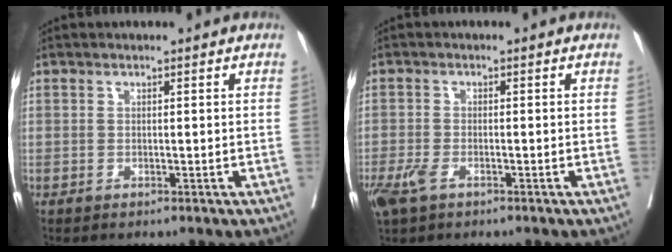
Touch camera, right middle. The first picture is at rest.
{"total": 3.8, "force": [-2.2, 1.7, 2.7], "torque": [-0.062, -0.008, -0.039]}